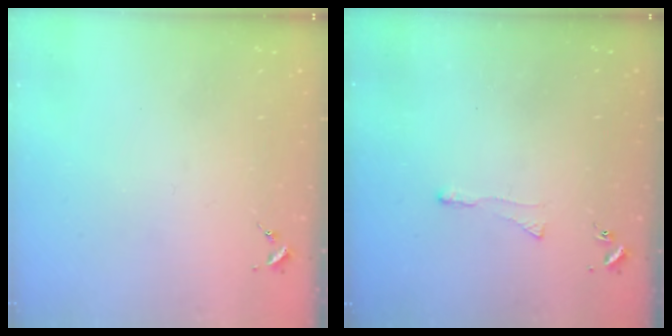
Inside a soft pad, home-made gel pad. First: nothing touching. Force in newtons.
{"total": 2.9, "press": 2.9, "slide": 0.6}